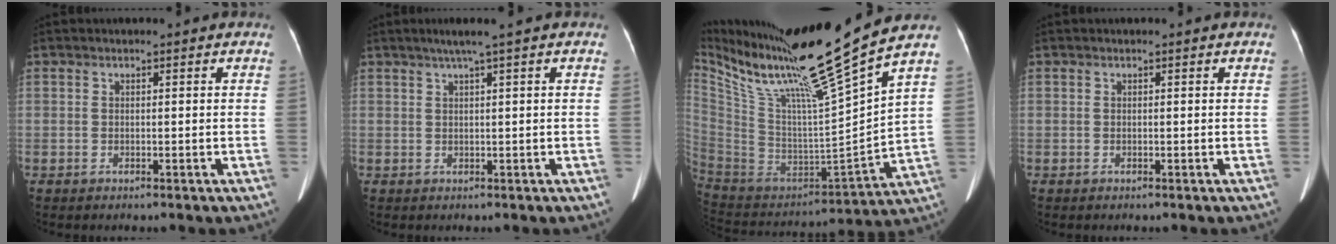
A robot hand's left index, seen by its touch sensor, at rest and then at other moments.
{"total": 2.8, "force": [1.7, -0.6, 2.1], "torque": [-0.043, 0.004, 0.033]}
{"total": 23.6, "force": [17.7, -2.1, 15.4], "torque": [-0.268, -0.038, 0.312]}
{"total": 0.0}